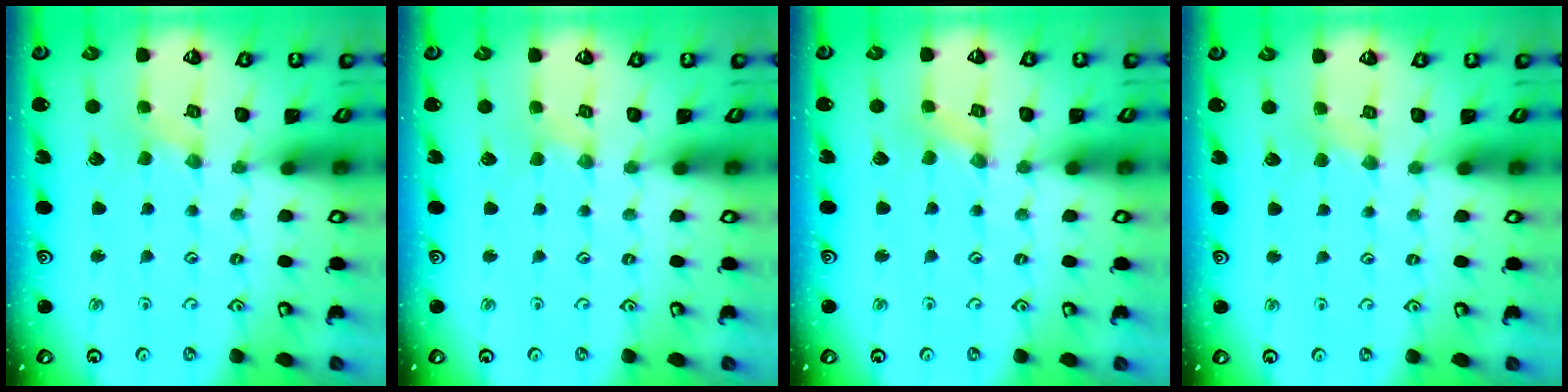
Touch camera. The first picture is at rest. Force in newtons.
{"total": 0.0}
{"total": 0.0}
{"total": 2.4, "press": 2.4, "slide": 0.4}